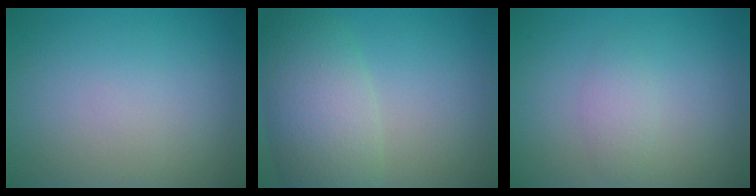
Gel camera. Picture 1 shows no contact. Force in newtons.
{"total": 6.8, "press": 6.7, "slide": 0.6}
{"total": 1.4, "press": 1.4, "slide": 0.0}